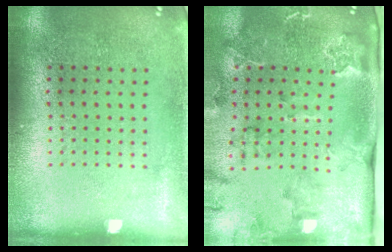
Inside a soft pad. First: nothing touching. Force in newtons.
{"total": 2.5, "press": 2.3, "slide": 0.9}